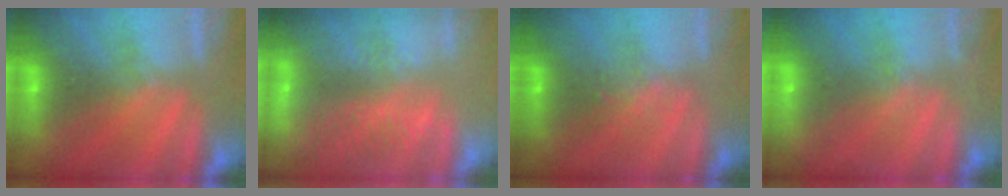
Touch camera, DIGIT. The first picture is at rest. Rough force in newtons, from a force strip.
{"total": 9.2}
{"total": 2.4}
{"total": 1.8}